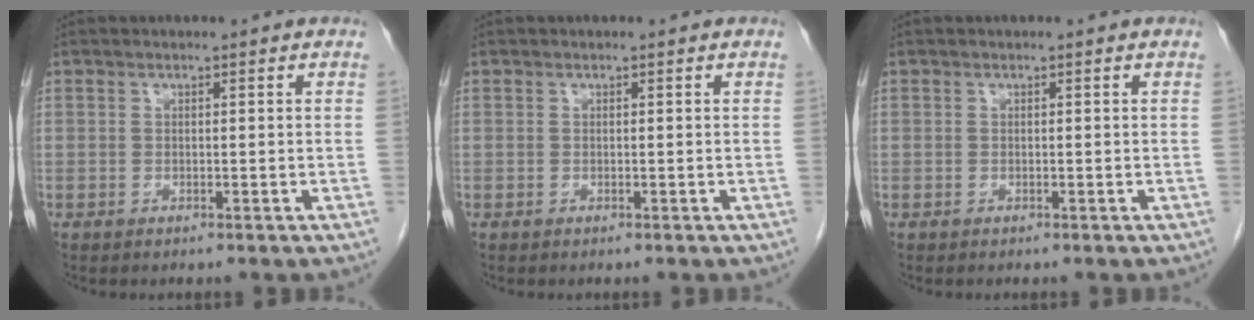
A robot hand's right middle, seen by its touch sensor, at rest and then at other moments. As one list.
[{"total": 0.0}, {"total": 0.0}]